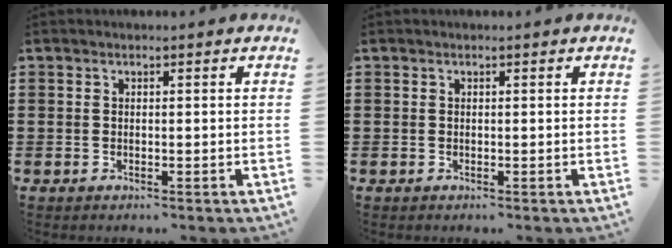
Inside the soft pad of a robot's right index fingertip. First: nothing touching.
{"total": 0.0}